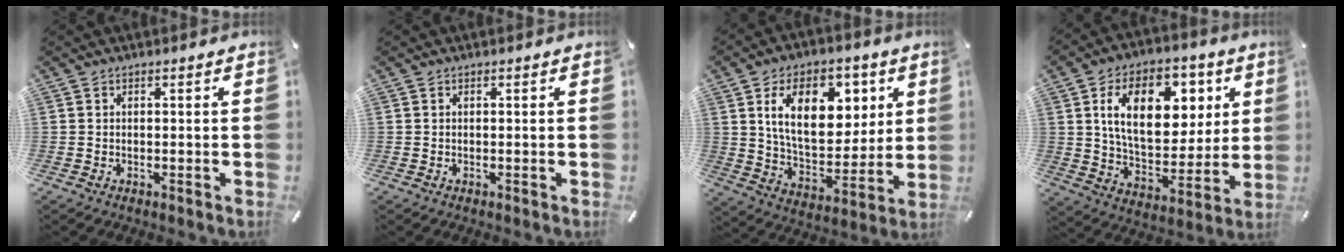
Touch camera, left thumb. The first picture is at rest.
{"total": 0.0}
{"total": 17.8, "force": [7.1, 11.0, 12.0], "torque": [-0.183, -0.013, 0.124]}
{"total": 19.1, "force": [6.8, 12.1, 13.1], "torque": [-0.201, -0.006, 0.117]}